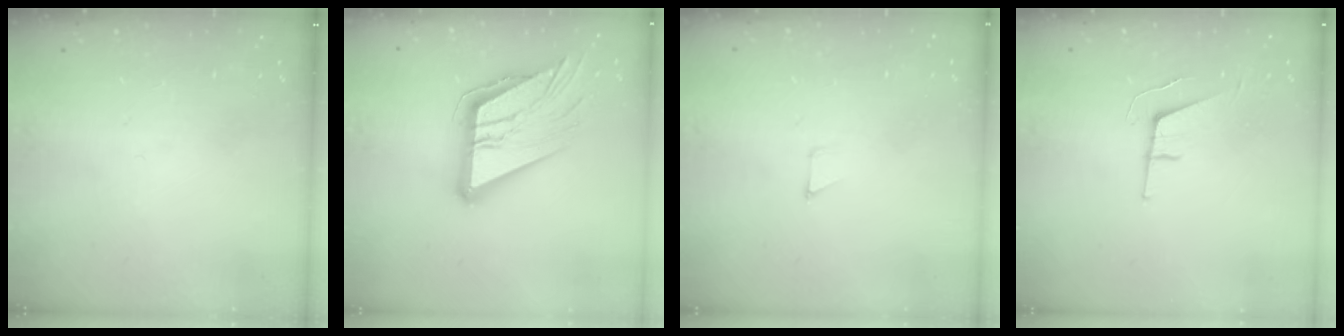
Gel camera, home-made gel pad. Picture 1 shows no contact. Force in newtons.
{"total": 19.1, "press": 19.0, "slide": 2.2}
{"total": 2.6, "press": 2.6, "slide": 0.2}
{"total": 6.4, "press": 5.9, "slide": 2.5}